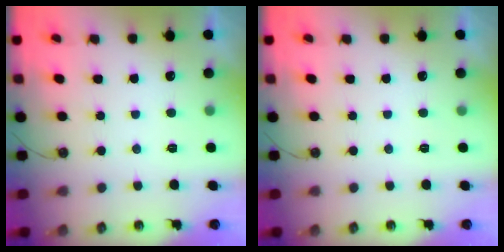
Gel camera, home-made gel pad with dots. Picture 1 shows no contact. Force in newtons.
{"total": 0.0}